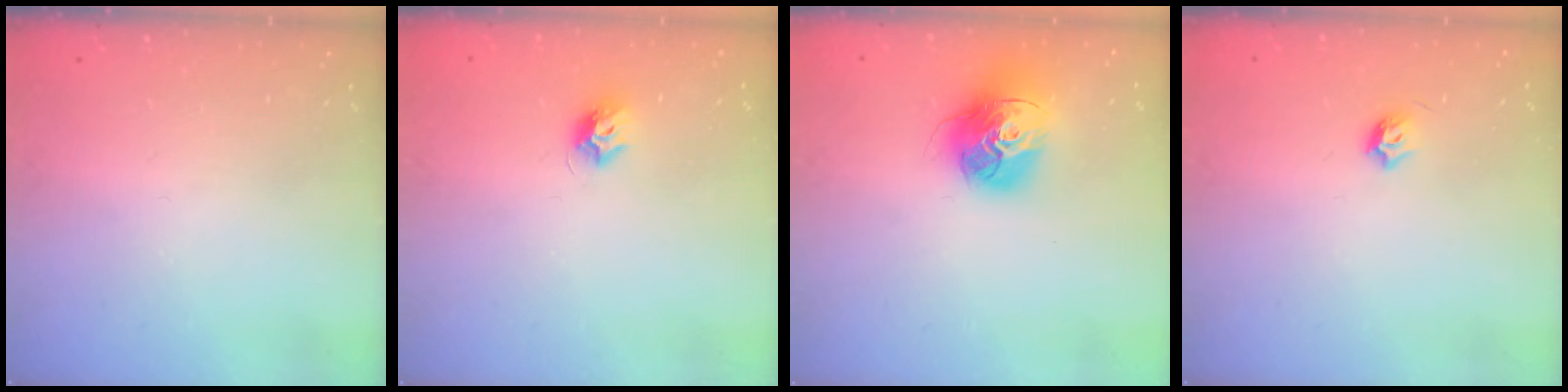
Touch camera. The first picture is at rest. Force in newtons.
{"total": 7.1, "press": 7.1, "slide": 0.5}
{"total": 15.4, "press": 15.3, "slide": 1.5}
{"total": 4.0, "press": 3.8, "slide": 1.0}